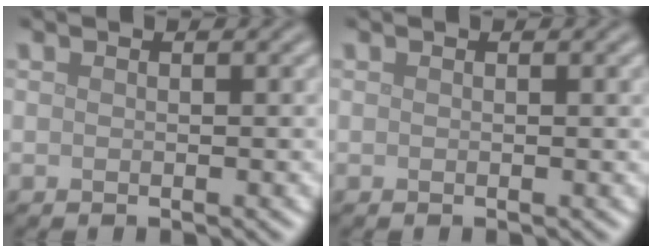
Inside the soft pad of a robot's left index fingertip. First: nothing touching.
{"total": 0.7, "force": [0.2, 0.1, 0.6], "torque": [-0.007, 0.003, 0.003]}